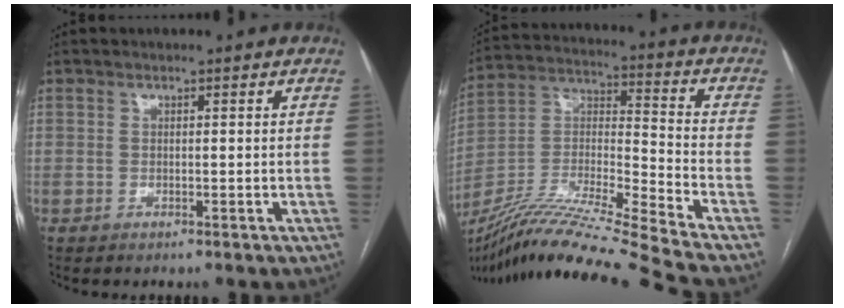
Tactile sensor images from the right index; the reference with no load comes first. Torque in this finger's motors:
{"motor_torque": [0.19, -1.95, 0.23, 0.10]}